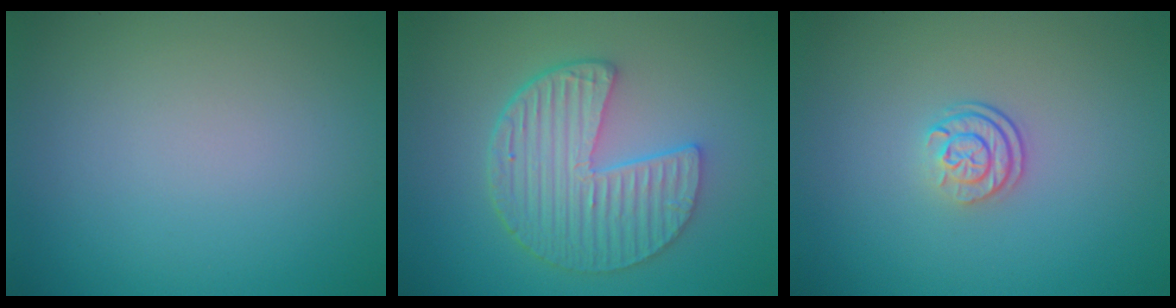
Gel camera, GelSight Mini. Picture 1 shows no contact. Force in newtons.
{"total": 6.3, "press": 4.5, "slide": 4.3}
{"total": 2.3, "press": 1.7, "slide": 1.7}